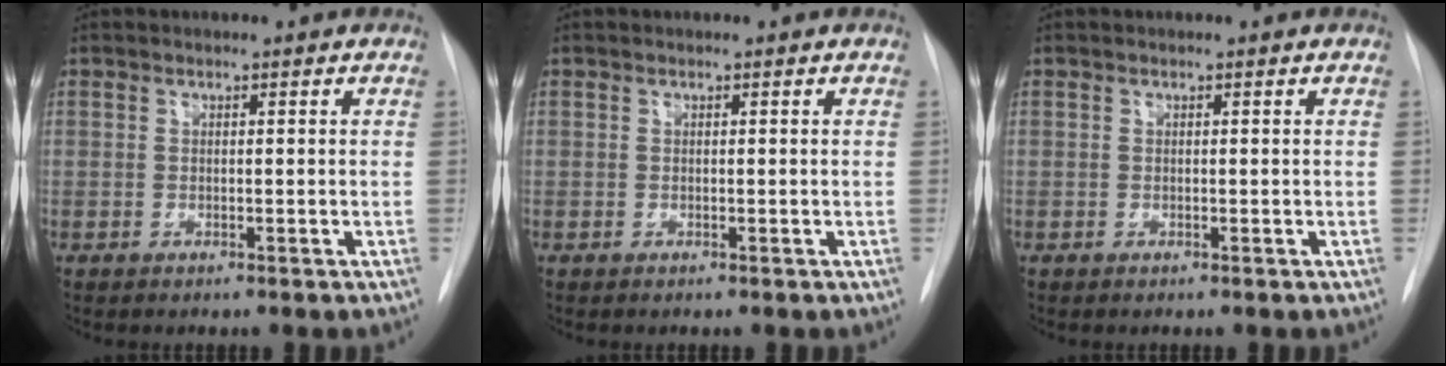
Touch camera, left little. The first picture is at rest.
{"total": 0.0}
{"total": 0.0}